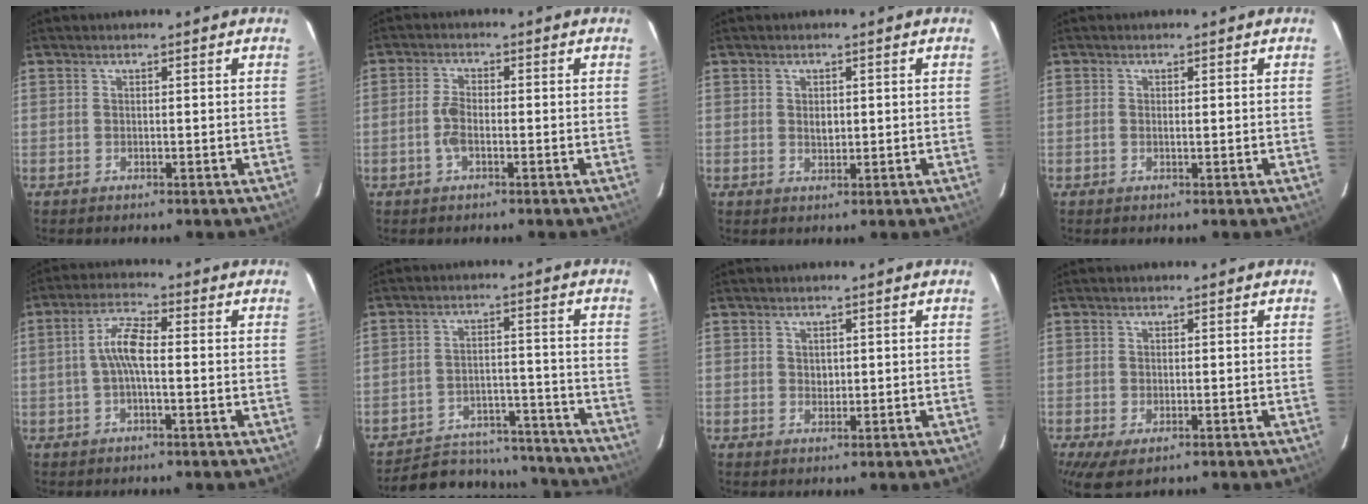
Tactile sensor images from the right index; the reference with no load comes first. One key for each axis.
{"total": 3.5, "fx": -1.1, "fy": 1.5, "fz": 2.9, "tx": -0.068, "ty": 0.003, "tz": -0.022}
{"total": 1.9, "fx": 0.2, "fy": 1.3, "fz": 1.3, "tx": -0.021, "ty": 0.001, "tz": 0.004}
{"total": 0.8, "fx": 0.0, "fy": 0.1, "fz": 0.7, "tx": -0.016, "ty": 0.001, "tz": -0.002}
{"total": 5.6, "fx": -0.5, "fy": 1.4, "fz": 5.4, "tx": -0.112, "ty": 0.015, "tz": -0.011}
{"total": 19.7, "fx": -17.7, "fy": 7.1, "fz": 5.0, "tx": -0.110, "ty": 0.035, "tz": -0.220}
{"total": 1.3, "fx": 0.4, "fy": 1.2, "fz": 0.4, "tx": -0.004, "ty": 0.003, "tz": 0.008}
{"total": 4.8, "fx": -2.4, "fy": 2.3, "fz": 3.5, "tx": -0.069, "ty": -0.023, "tz": -0.034}